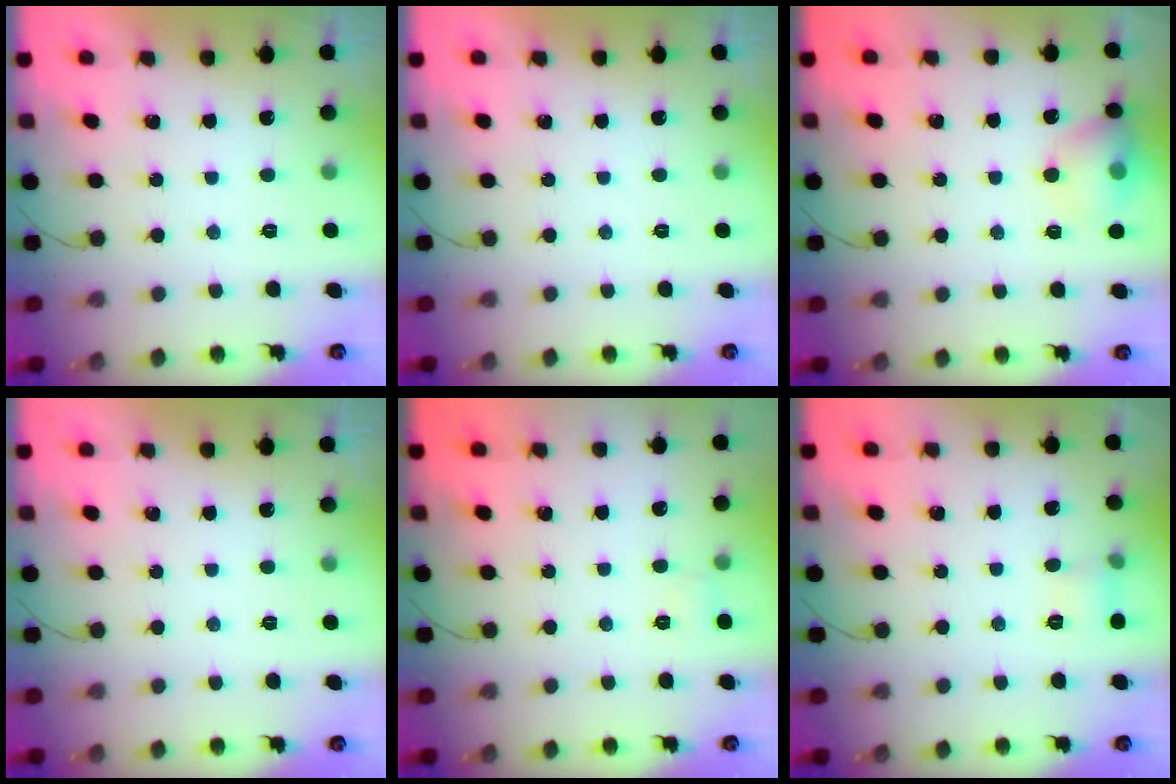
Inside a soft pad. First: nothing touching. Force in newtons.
{"total": 0.0}
{"total": 9.8, "press": 9.6, "slide": 1.5}
{"total": 0.0}
{"total": 4.8, "press": 4.6, "slide": 1.3}
{"total": 6.1, "press": 5.8, "slide": 2.1}